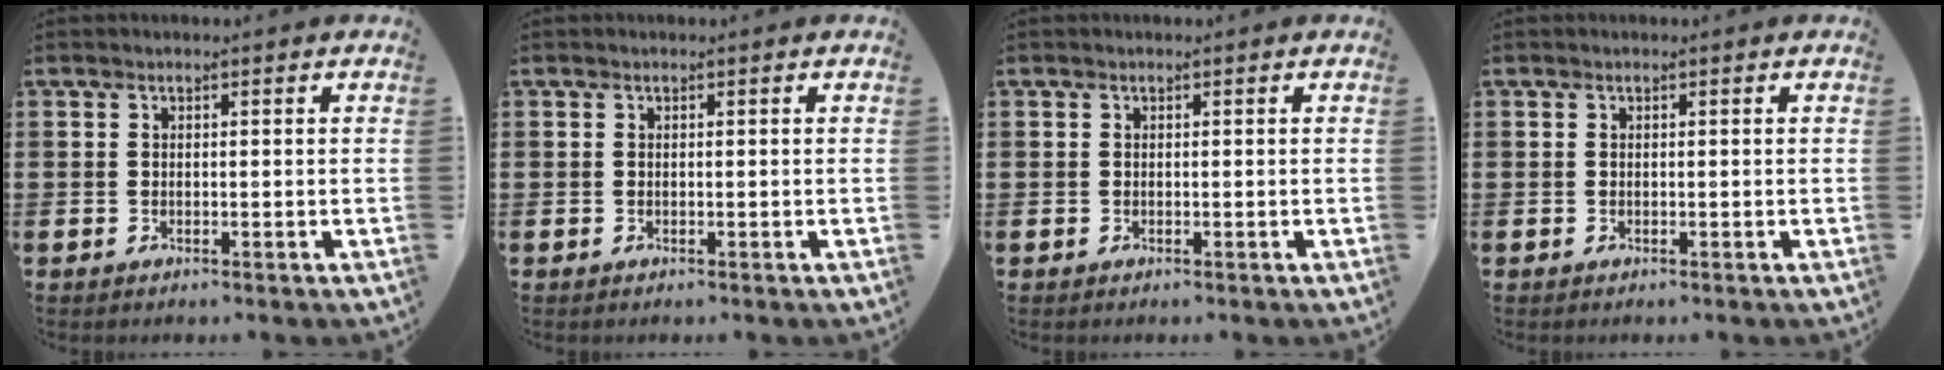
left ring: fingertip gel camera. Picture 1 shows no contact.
{"total": 0.0}
{"total": 0.0}
{"total": 0.0}